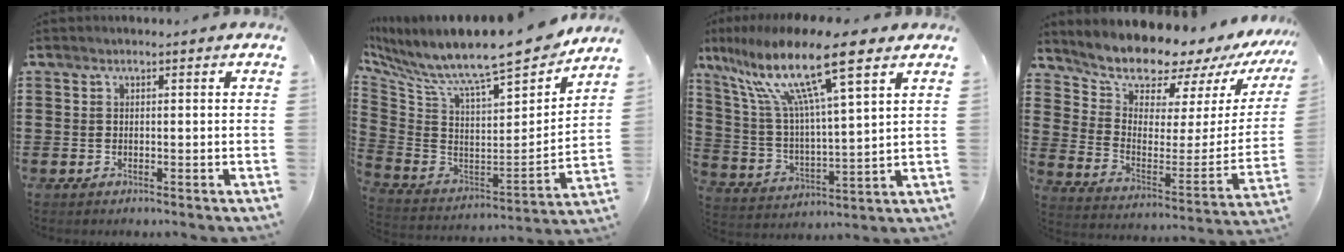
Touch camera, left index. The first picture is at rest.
{"total": 11.2, "force": [9.5, 1.4, 5.9], "torque": [-0.131, -0.082, 0.151]}
{"total": 14.1, "force": [9.2, 1.8, 10.5], "torque": [-0.228, -0.041, 0.150]}
{"total": 10.2, "force": [9.7, 2.4, 2.0], "torque": [-0.065, -0.091, 0.164]}